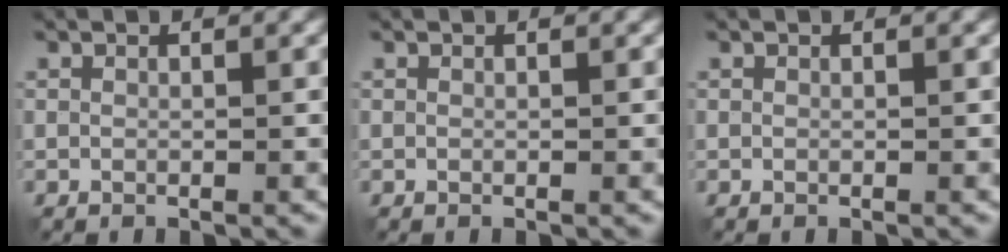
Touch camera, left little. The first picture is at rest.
{"total": 0.0}
{"total": 0.0}